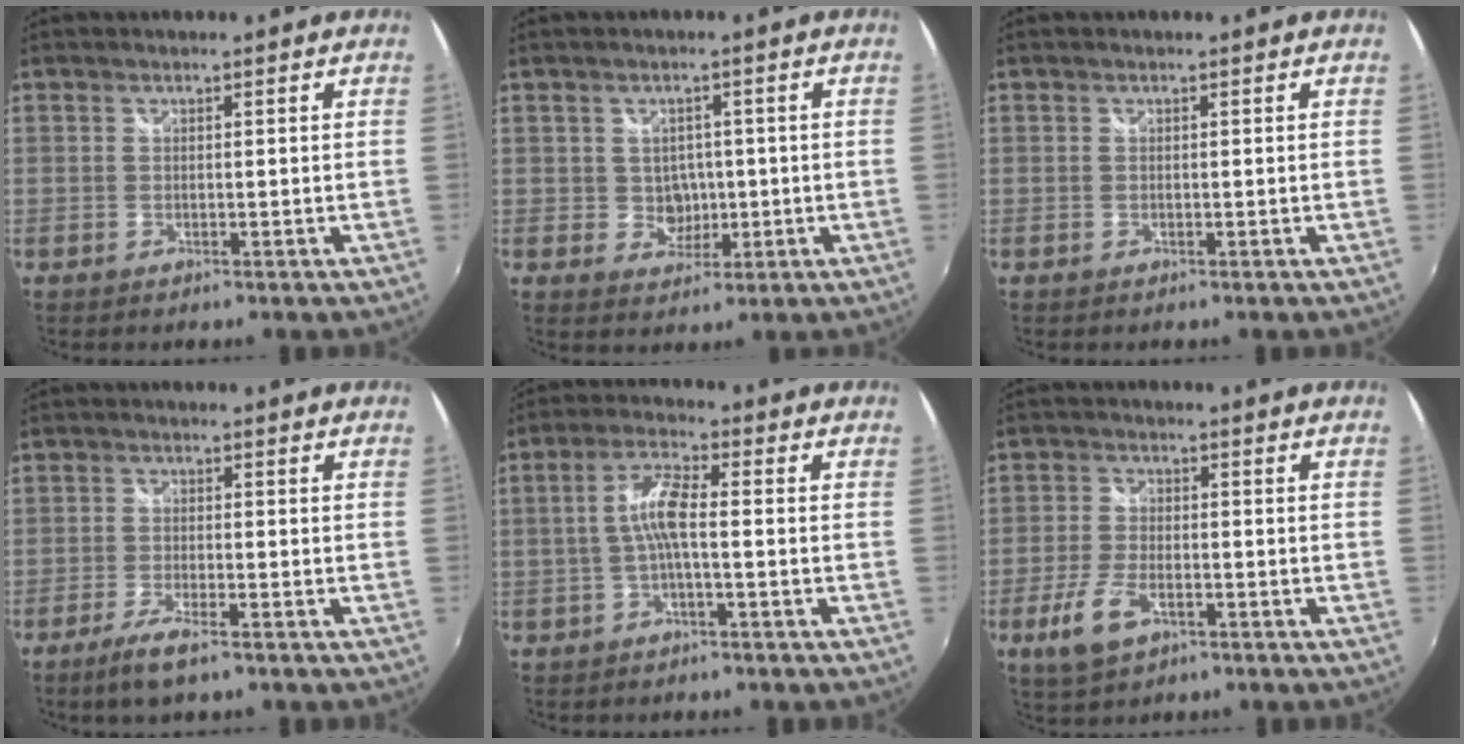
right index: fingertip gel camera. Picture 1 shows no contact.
{"total": 3.9, "force": [-0.1, 3.7, 1.2], "torque": [-0.023, 0.006, 0.006]}
{"total": 0.0}
{"total": 5.2, "force": [-3.6, 0.9, 3.6], "torque": [-0.092, -0.010, -0.072]}
{"total": 5.9, "force": [-1.0, 1.0, 5.7], "torque": [-0.120, 0.012, -0.020]}
{"total": 7.7, "force": [-3.8, 3.7, 5.6], "torque": [-0.132, -0.009, -0.069]}